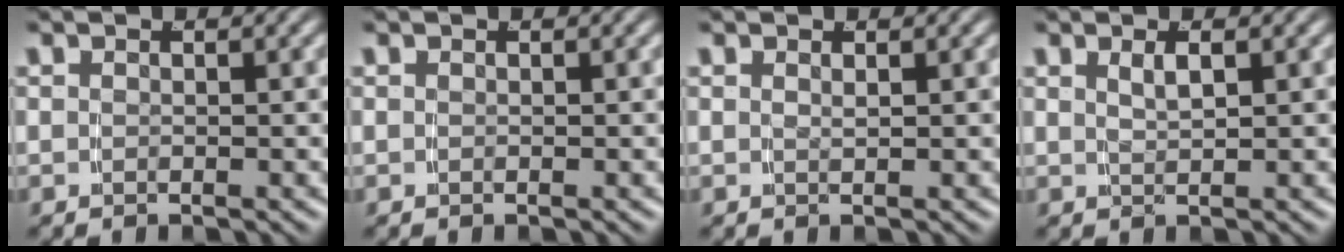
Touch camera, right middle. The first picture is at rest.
{"total": 0.0}
{"total": 0.8, "force": [0.3, -0.7, 0.4], "torque": [-0.003, -0.003, 0.011]}
{"total": 1.5, "force": [0.5, -0.3, 1.4], "torque": [-0.021, -0.004, 0.019]}